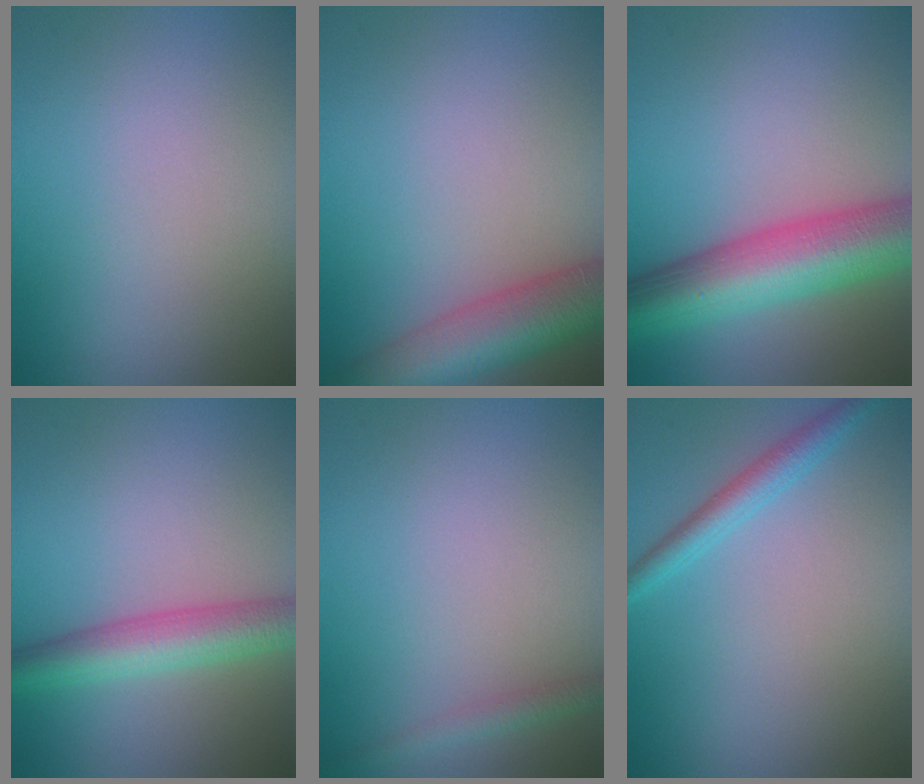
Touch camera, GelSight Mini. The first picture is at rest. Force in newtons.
{"total": 7.4, "press": 7.4, "slide": 0.5}
{"total": 9.3, "press": 9.3, "slide": 0.3}
{"total": 4.7, "press": 4.7, "slide": 0.1}
{"total": 1.4, "press": 1.4, "slide": 0.1}
{"total": 2.4, "press": 2.4, "slide": 0.1}